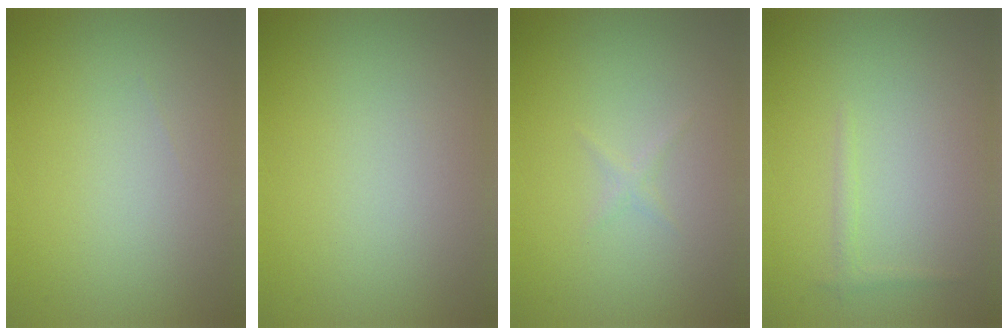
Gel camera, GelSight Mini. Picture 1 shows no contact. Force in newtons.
{"total": 0.0}
{"total": 0.5, "press": 0.5, "slide": 0.0}
{"total": 0.7, "press": 0.7, "slide": 0.1}